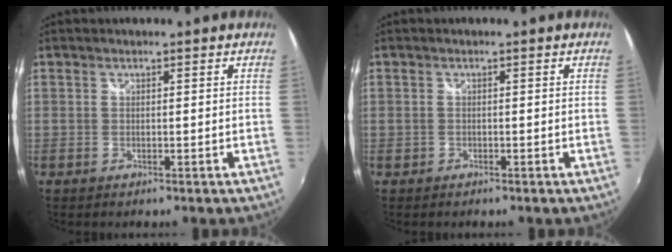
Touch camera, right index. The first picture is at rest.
{"total": 1.0, "force": [-0.6, 0.8, 0.2], "torque": [-0.008, -0.003, -0.011]}